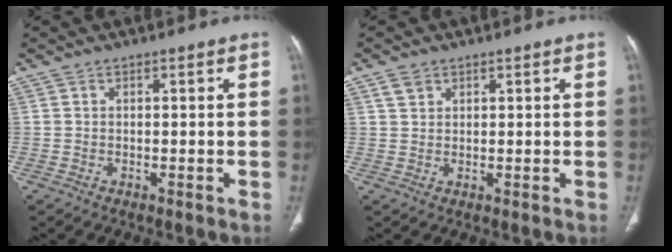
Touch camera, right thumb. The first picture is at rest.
{"total": 2.2, "force": [1.4, 1.5, 0.9], "torque": [-0.014, -0.001, 0.028]}